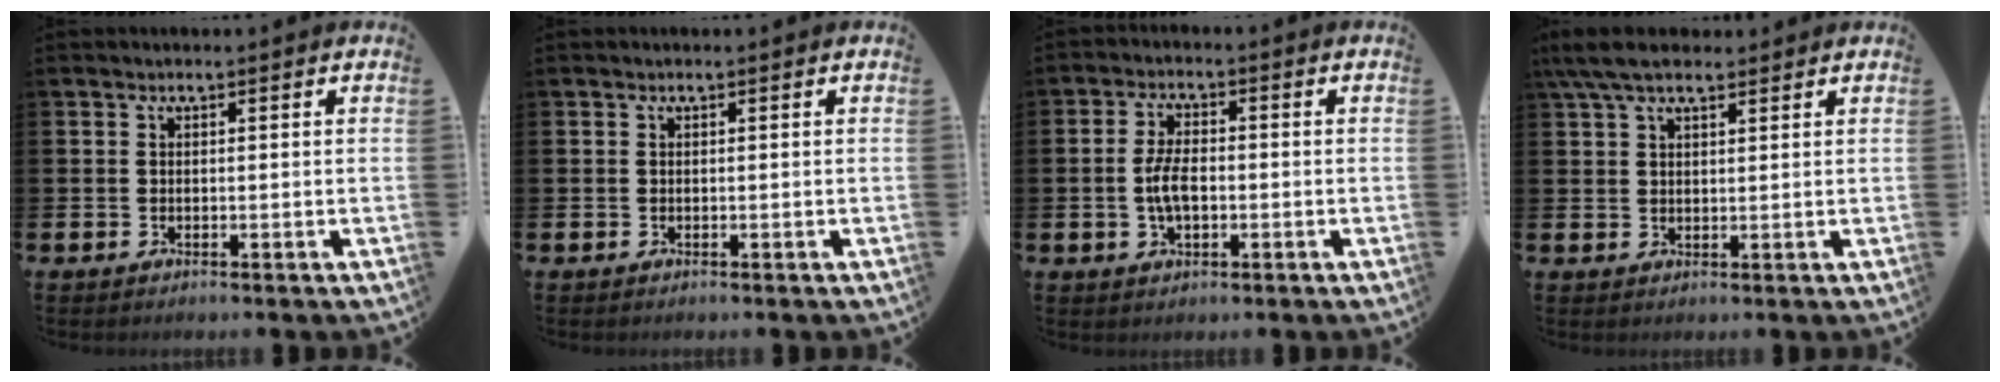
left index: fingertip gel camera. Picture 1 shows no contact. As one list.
[{"total": 0.0}, {"total": 4.4, "force": [-0.4, 2.2, 3.8], "torque": [-0.065, -0.001, -0.012]}, {"total": 5.4, "force": [4.3, 1.8, 2.8], "torque": [-0.060, -0.007, 0.078]}]